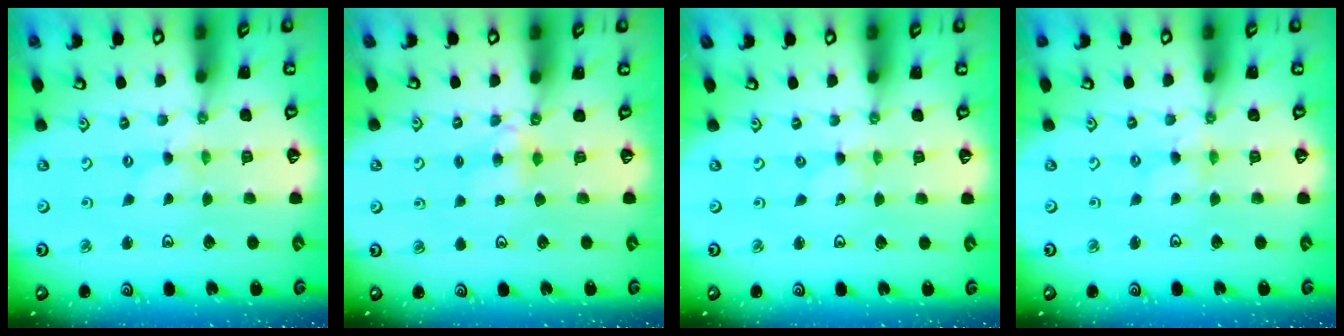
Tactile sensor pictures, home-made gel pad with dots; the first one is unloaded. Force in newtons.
{"total": 4.0, "press": 4.0, "slide": 0.5}
{"total": 0.0}
{"total": 0.9, "press": 0.8, "slide": 0.2}